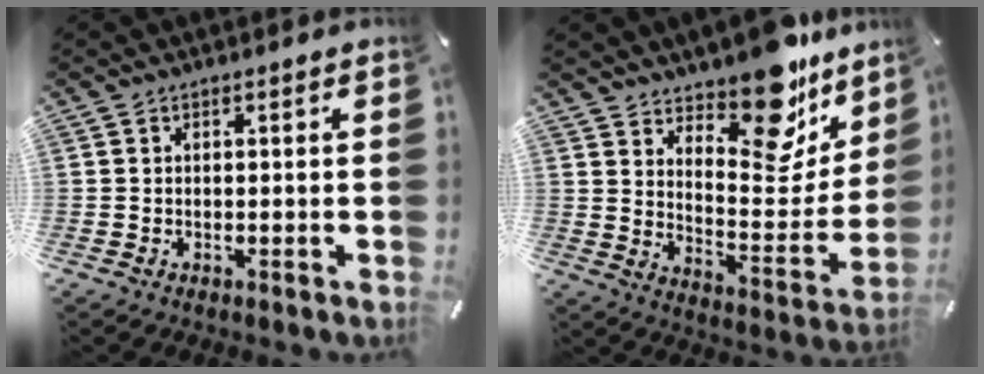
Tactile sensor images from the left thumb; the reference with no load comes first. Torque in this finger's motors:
{"motor_torque": [2.45, 0.39, 1.64, -1.13, 0.04]}